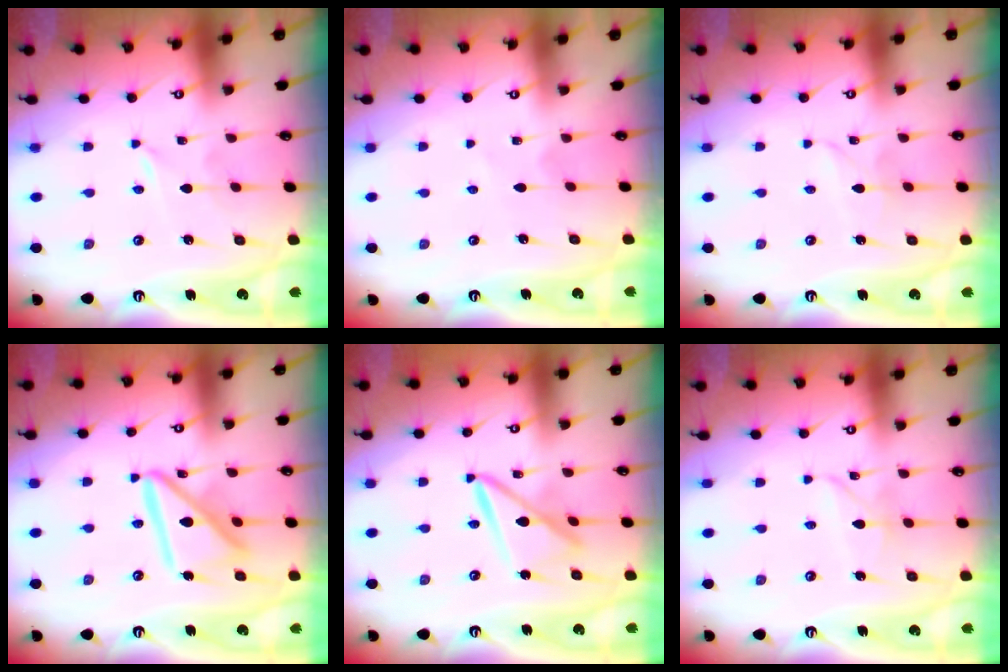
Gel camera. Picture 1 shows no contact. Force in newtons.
{"total": 2.3, "press": 2.3, "slide": 0.3}
{"total": 2.7, "press": 2.7, "slide": 0.3}
{"total": 14.5, "press": 14.5, "slide": 1.5}
{"total": 10.4, "press": 10.3, "slide": 1.1}
{"total": 3.7, "press": 3.7, "slide": 0.0}